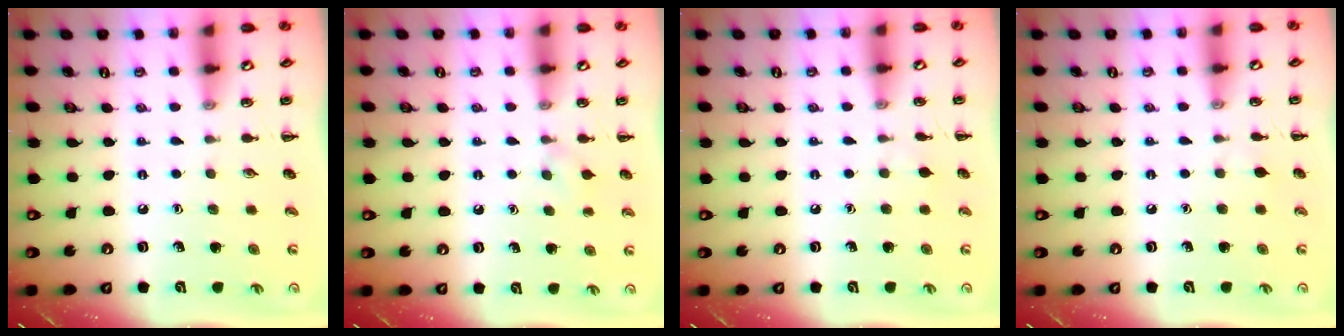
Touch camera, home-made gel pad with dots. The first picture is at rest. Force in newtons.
{"total": 4.2, "press": 3.9, "slide": 1.6}
{"total": 4.0, "press": 3.8, "slide": 1.4}
{"total": 2.8, "press": 2.6, "slide": 1.1}